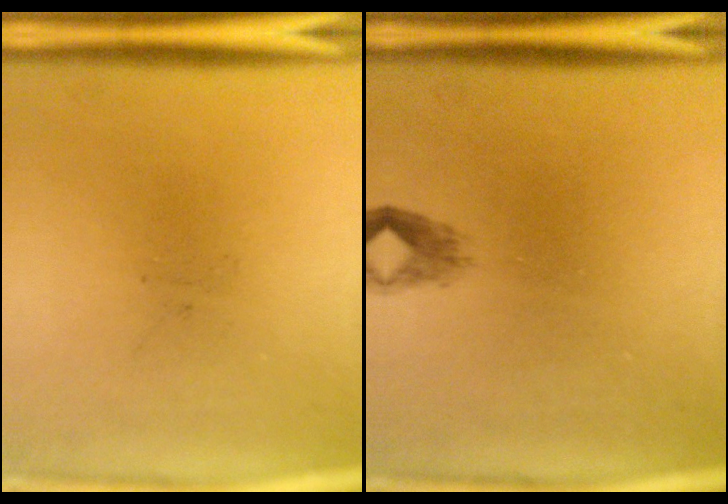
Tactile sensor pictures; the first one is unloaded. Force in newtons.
{"total": 1.4}